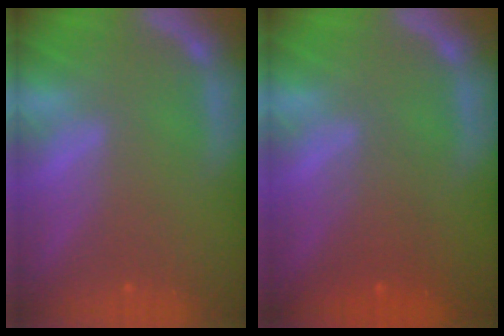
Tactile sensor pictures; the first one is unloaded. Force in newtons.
{"total": 2.5}